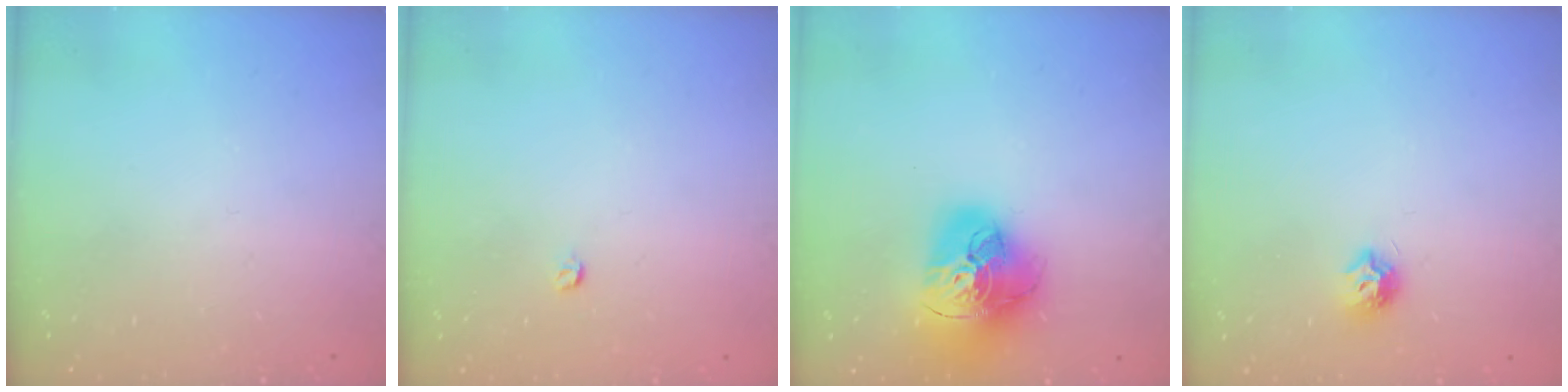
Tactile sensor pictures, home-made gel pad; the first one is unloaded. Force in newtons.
{"total": 3.0, "press": 2.9, "slide": 0.4}
{"total": 21.0, "press": 20.9, "slide": 2.1}
{"total": 7.1, "press": 7.1, "slide": 0.2}